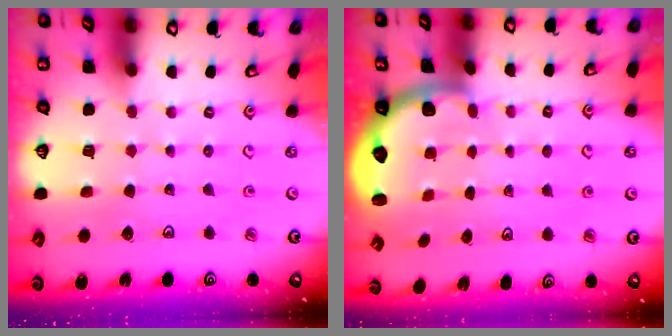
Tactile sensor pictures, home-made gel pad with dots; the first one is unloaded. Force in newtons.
{"total": 2.2, "press": 2.1, "slide": 0.8}